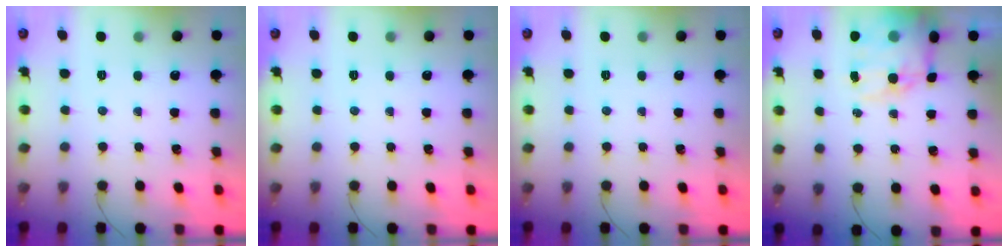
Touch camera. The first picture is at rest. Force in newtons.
{"total": 0.0}
{"total": 0.0}
{"total": 13.4, "press": 13.0, "slide": 3.3}